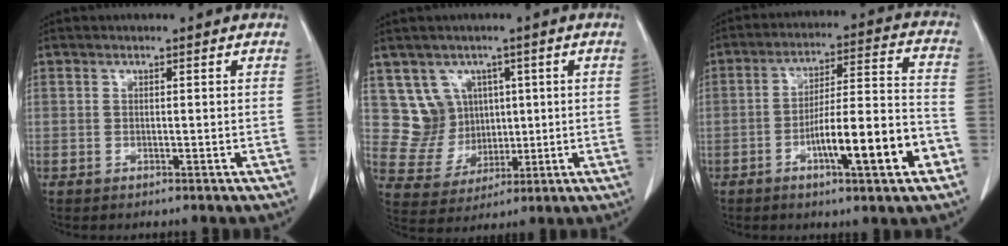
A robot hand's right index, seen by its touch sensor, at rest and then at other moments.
{"total": 7.3, "force": [2.8, 6.6, 0.9], "torque": [-0.022, 0.027, 0.067]}
{"total": 14.0, "force": [-5.7, 1.5, 12.7], "torque": [-0.201, 0.011, -0.085]}